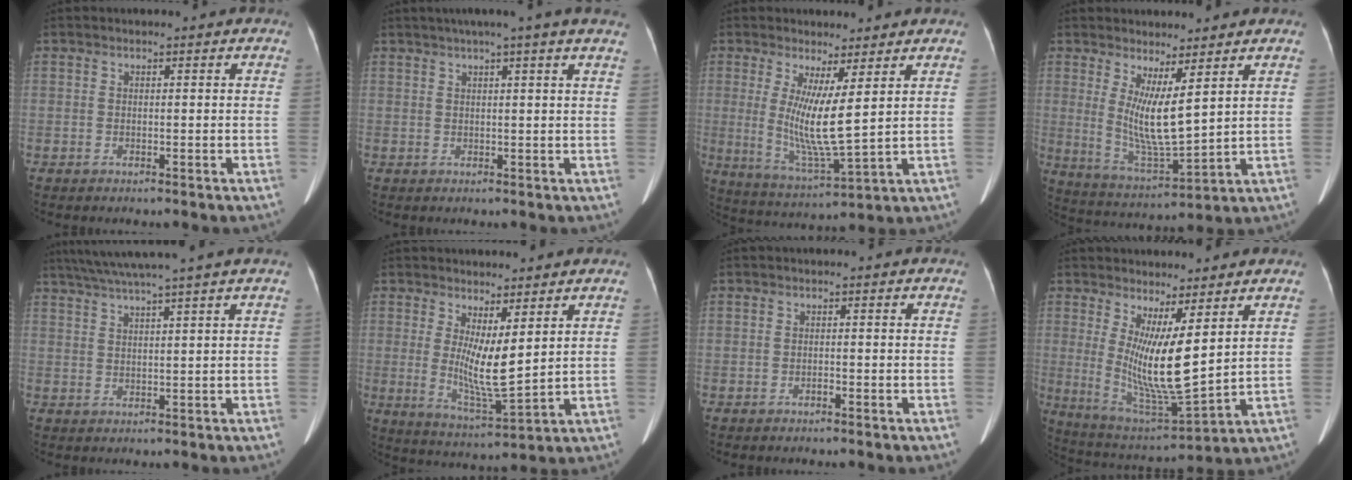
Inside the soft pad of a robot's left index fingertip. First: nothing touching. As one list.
[{"total": 8.4, "force": [6.5, -0.9, 5.2], "torque": [-0.071, 0.028, 0.069]}, {"total": 9.1, "force": [1.9, 0.3, 8.9], "torque": [-0.181, -0.037, 0.040]}, {"total": 8.5, "force": [2.9, 0.7, 8.0], "torque": [-0.160, -0.036, 0.062]}, {"total": 8.7, "force": [7.0, -2.0, 4.7], "torque": [-0.076, 0.023, 0.105]}, {"total": 7.5, "force": [1.9, 0.8, 7.2], "torque": [-0.140, -0.033, 0.042]}, {"total": 0.7, "force": [-0.5, 0.1, 0.4], "torque": [-0.006, 0.002, -0.008]}, {"total": 11.0, "force": [3.0, 1.0, 10.5], "torque": [-0.206, -0.038, 0.064]}]